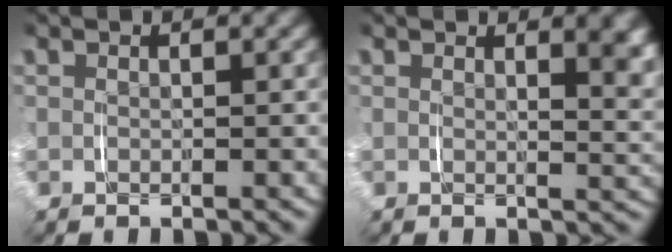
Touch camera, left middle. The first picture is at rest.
{"total": 3.3, "force": [2.0, 0.8, 2.6], "torque": [-0.024, -0.006, 0.029]}